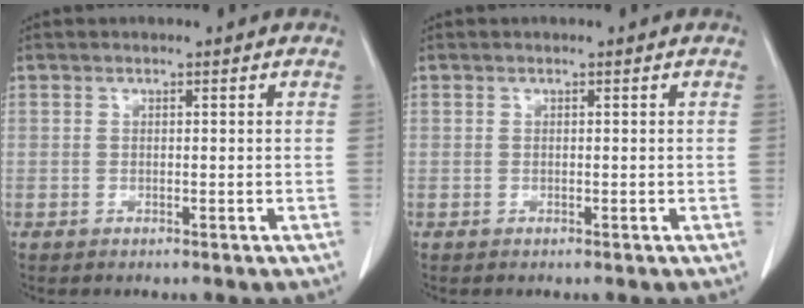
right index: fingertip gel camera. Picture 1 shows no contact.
{"total": 0.0}